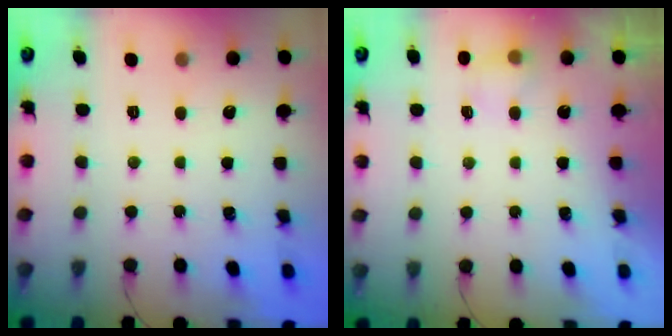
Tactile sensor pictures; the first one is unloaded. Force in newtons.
{"total": 4.4, "press": 4.1, "slide": 1.4}